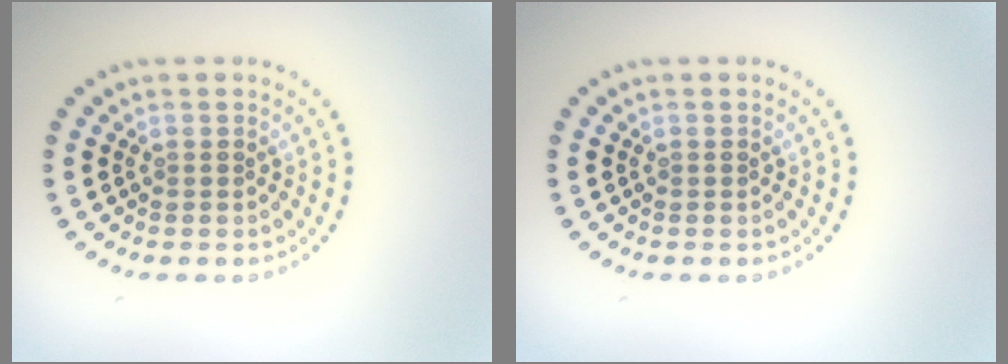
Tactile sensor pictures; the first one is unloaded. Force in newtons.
{"total": 0.0}